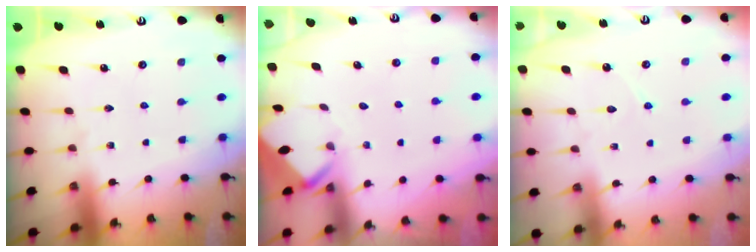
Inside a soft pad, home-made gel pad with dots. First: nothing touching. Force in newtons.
{"total": 3.2, "press": 3.2, "slide": 0.2}
{"total": 4.0, "press": 4.0, "slide": 0.4}